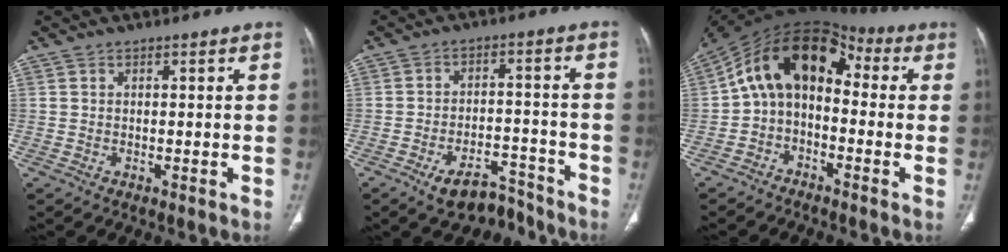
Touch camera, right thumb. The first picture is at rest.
{"total": 8.5, "force": [-6.6, 4.1, 3.4], "torque": [-0.038, 0.059, -0.101]}
{"total": 13.9, "force": [0.1, 9.4, 10.3], "torque": [-0.155, 0.068, -0.019]}